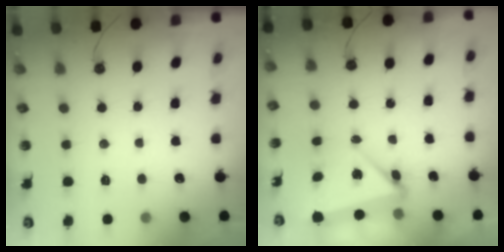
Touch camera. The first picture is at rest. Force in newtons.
{"total": 6.9, "press": 4.8, "slide": 4.9}